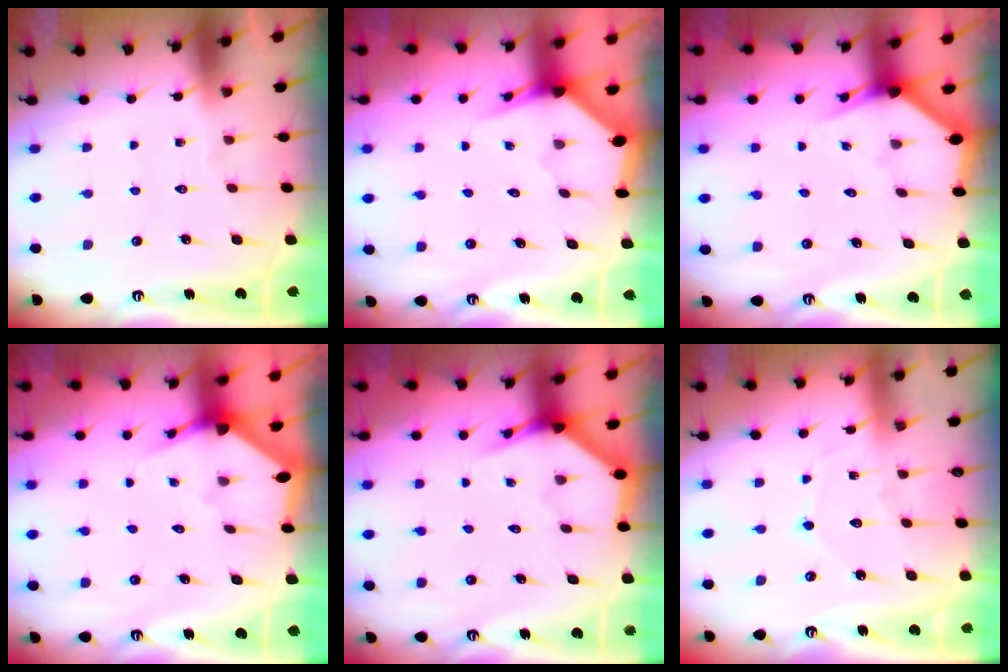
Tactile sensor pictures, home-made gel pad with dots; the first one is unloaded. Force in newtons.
{"total": 3.1, "press": 3.1, "slide": 0.4}
{"total": 3.1, "press": 3.1, "slide": 0.1}
{"total": 2.9, "press": 2.9, "slide": 0.2}
{"total": 3.8, "press": 3.8, "slide": 0.2}
{"total": 4.0, "press": 4.0, "slide": 0.1}